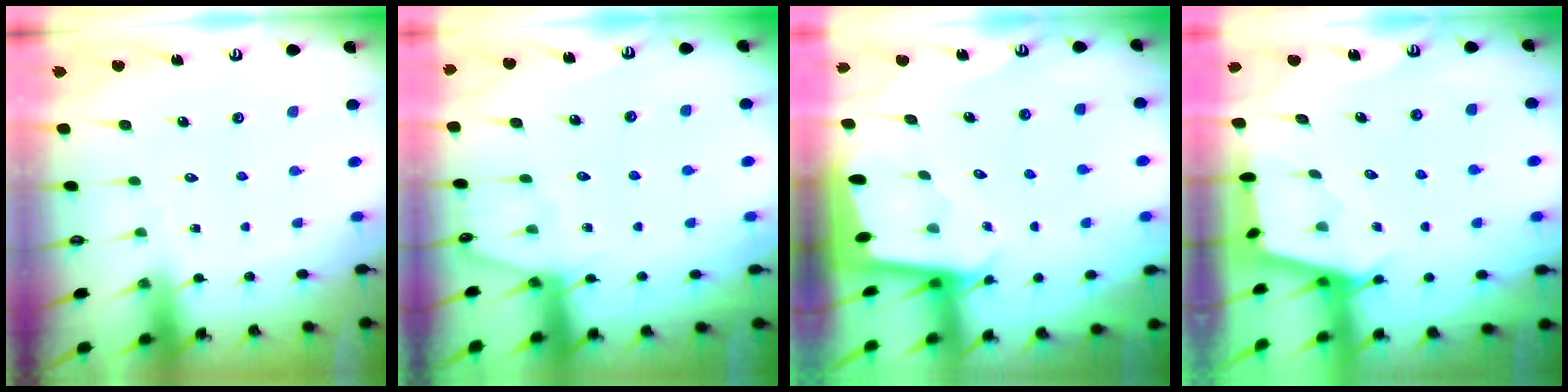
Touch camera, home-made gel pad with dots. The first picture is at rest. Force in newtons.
{"total": 4.0, "press": 4.0, "slide": 0.5}
{"total": 2.0, "press": 2.0, "slide": 0.1}
{"total": 2.9, "press": 2.9, "slide": 0.4}